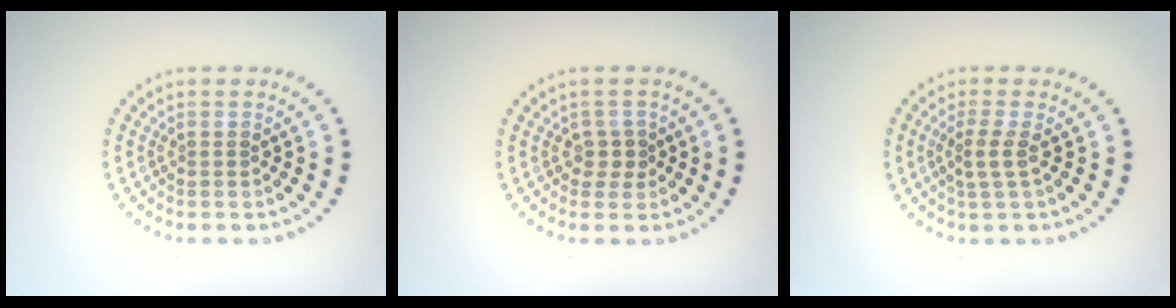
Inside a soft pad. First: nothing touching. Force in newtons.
{"total": 1.6, "press": 1.3, "slide": 0.9}
{"total": 1.8, "press": 1.4, "slide": 1.1}